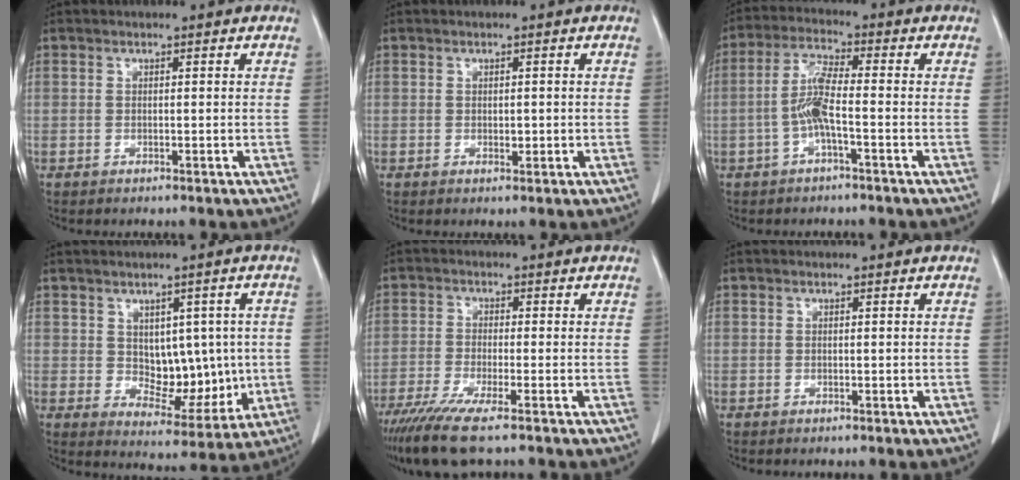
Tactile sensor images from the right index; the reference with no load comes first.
{"total": 1.3, "force": [0.0, 0.7, 1.0], "torque": [-0.015, -0.001, 0.002]}
{"total": 5.9, "force": [-1.6, 0.7, 5.6], "torque": [-0.124, 0.008, -0.035]}
{"total": 8.9, "force": [0.6, 5.5, 7.0], "torque": [-0.083, 0.007, 0.028]}
{"total": 7.9, "force": [-5.7, 0.1, 5.6], "torque": [-0.098, -0.022, -0.099]}
{"total": 0.0}